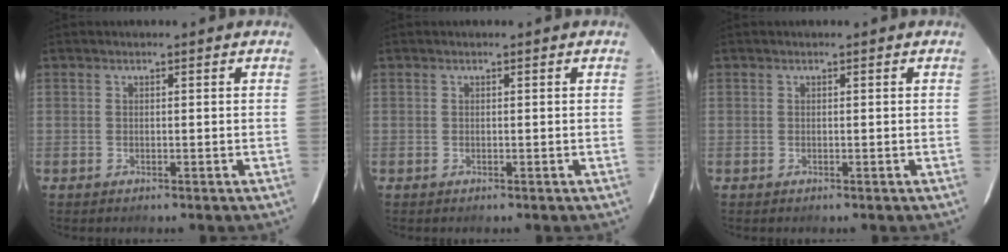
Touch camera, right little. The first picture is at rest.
{"total": 0.0}
{"total": 0.0}